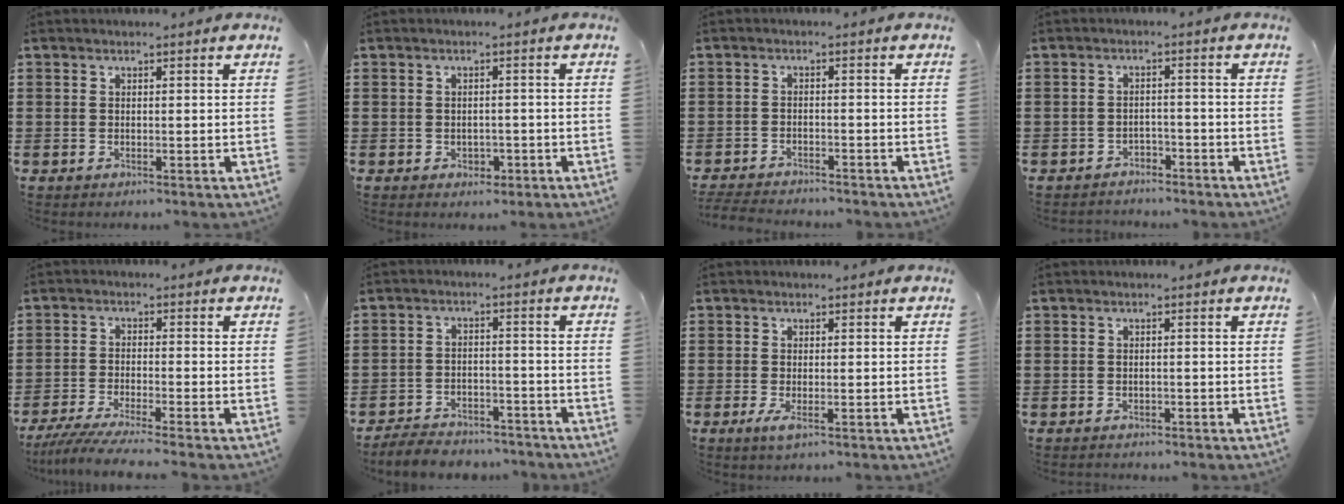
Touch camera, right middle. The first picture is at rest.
{"total": 1.4, "force": [-0.5, 1.1, 0.7], "torque": [-0.010, -0.003, -0.012]}
{"total": 2.9, "force": [-2.9, 0.2, 0.3], "torque": [-0.017, -0.006, -0.063]}
{"total": 1.6, "force": [-1.5, 0.6, -0.1], "torque": [-0.007, 0.001, -0.034]}
{"total": 4.2, "force": [-3.8, -0.3, 1.9], "torque": [-0.054, -0.021, -0.078]}
{"total": 4.7, "force": [-4.5, 0.8, 0.6], "torque": [-0.018, 0.005, -0.095]}
{"total": 1.7, "force": [-0.4, 0.2, 1.6], "torque": [-0.036, -0.009, -0.009]}
{"total": 0.6, "force": [-0.6, 0.2, 0.0], "torque": [-0.002, 0.001, -0.013]}